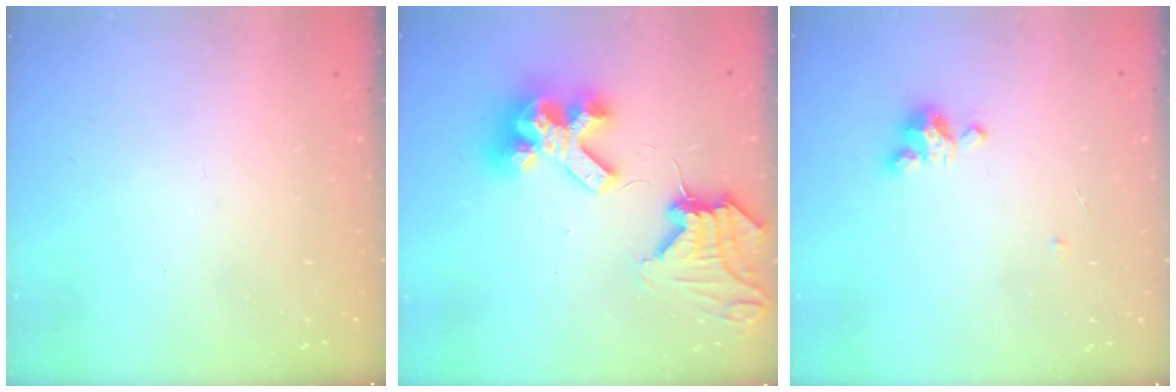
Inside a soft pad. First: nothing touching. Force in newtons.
{"total": 16.5, "press": 16.4, "slide": 1.7}
{"total": 3.8, "press": 3.8, "slide": 0.4}